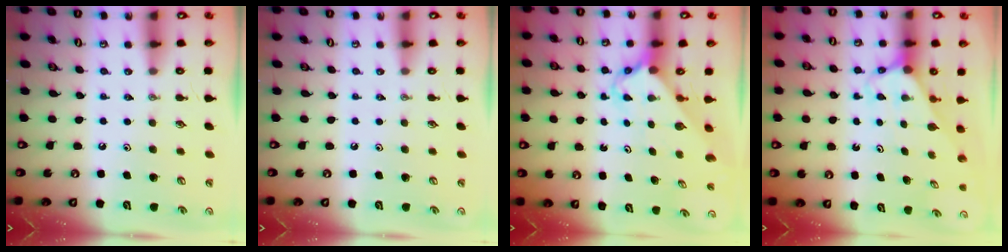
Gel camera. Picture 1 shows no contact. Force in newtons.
{"total": 0.0}
{"total": 2.7, "press": 2.7, "slide": 0.2}
{"total": 2.6, "press": 2.6, "slide": 0.1}